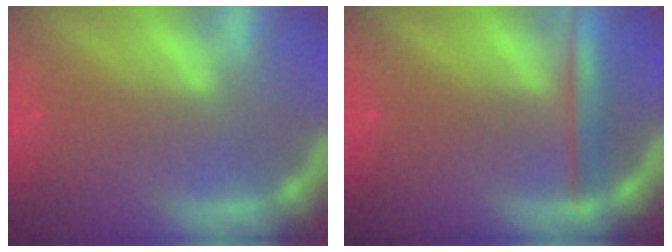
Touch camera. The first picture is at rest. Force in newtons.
{"total": 2.9}